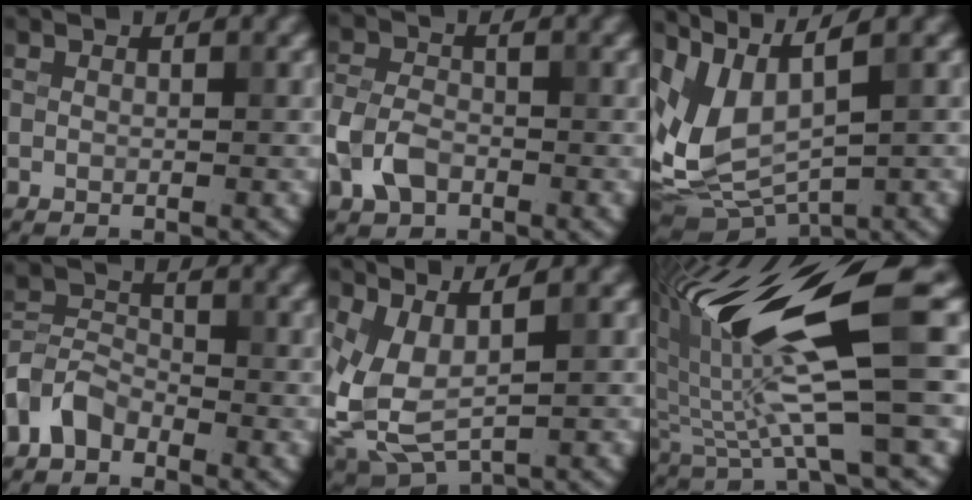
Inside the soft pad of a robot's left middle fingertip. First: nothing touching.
{"total": 3.6, "force": [-1.8, 2.4, 2.1], "torque": [-0.048, 0.000, -0.043]}
{"total": 7.6, "force": [1.9, 3.6, 6.4], "torque": [-0.145, -0.004, 0.058]}
{"total": 3.4, "force": [-2.4, 2.0, 1.5], "torque": [-0.030, 0.009, -0.059]}
{"total": 5.0, "force": [1.5, 2.0, 4.3], "torque": [-0.112, -0.010, 0.039]}
{"total": 12.8, "force": [3.0, 2.6, 12.2], "torque": [-0.234, 0.000, 0.061]}